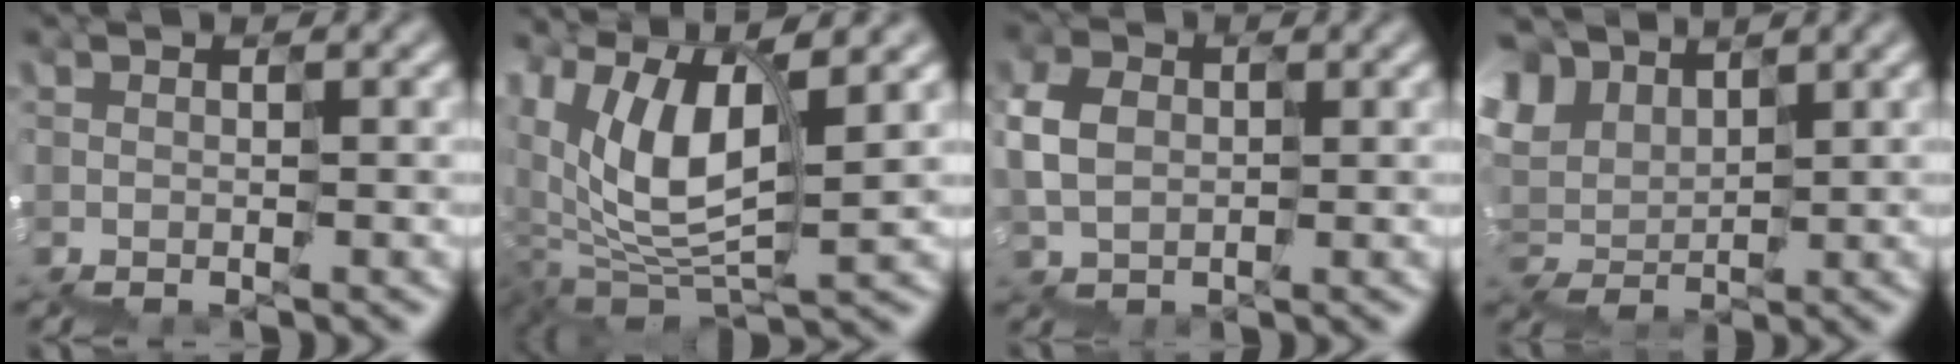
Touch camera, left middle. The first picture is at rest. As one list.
[{"total": 6.6, "force": [4.3, 3.0, 4.0], "torque": [-0.093, 0.011, 0.079]}, {"total": 2.0, "force": [0.3, 2.0, 0.2], "torque": [-0.011, 0.022, -0.002]}, {"total": 5.0, "force": [4.5, 2.1, -0.8], "torque": [-0.005, 0.024, 0.081]}]